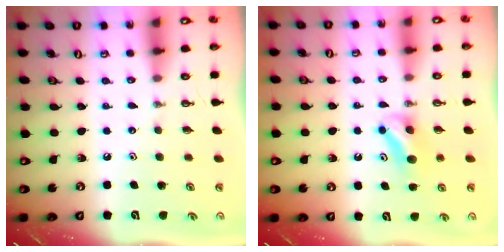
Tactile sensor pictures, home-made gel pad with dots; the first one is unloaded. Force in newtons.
{"total": 5.5, "press": 5.4, "slide": 1.2}